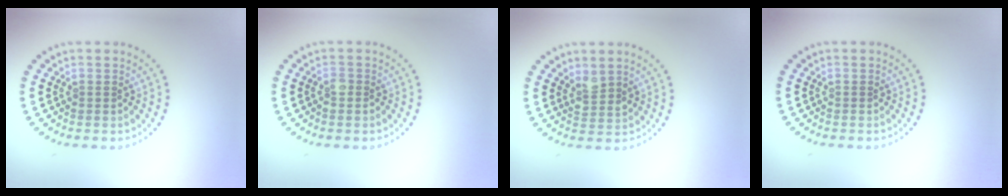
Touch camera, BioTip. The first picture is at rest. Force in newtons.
{"total": 0.9, "press": 0.8, "slide": 0.5}
{"total": 1.7, "press": 1.5, "slide": 0.9}
{"total": 0.0}